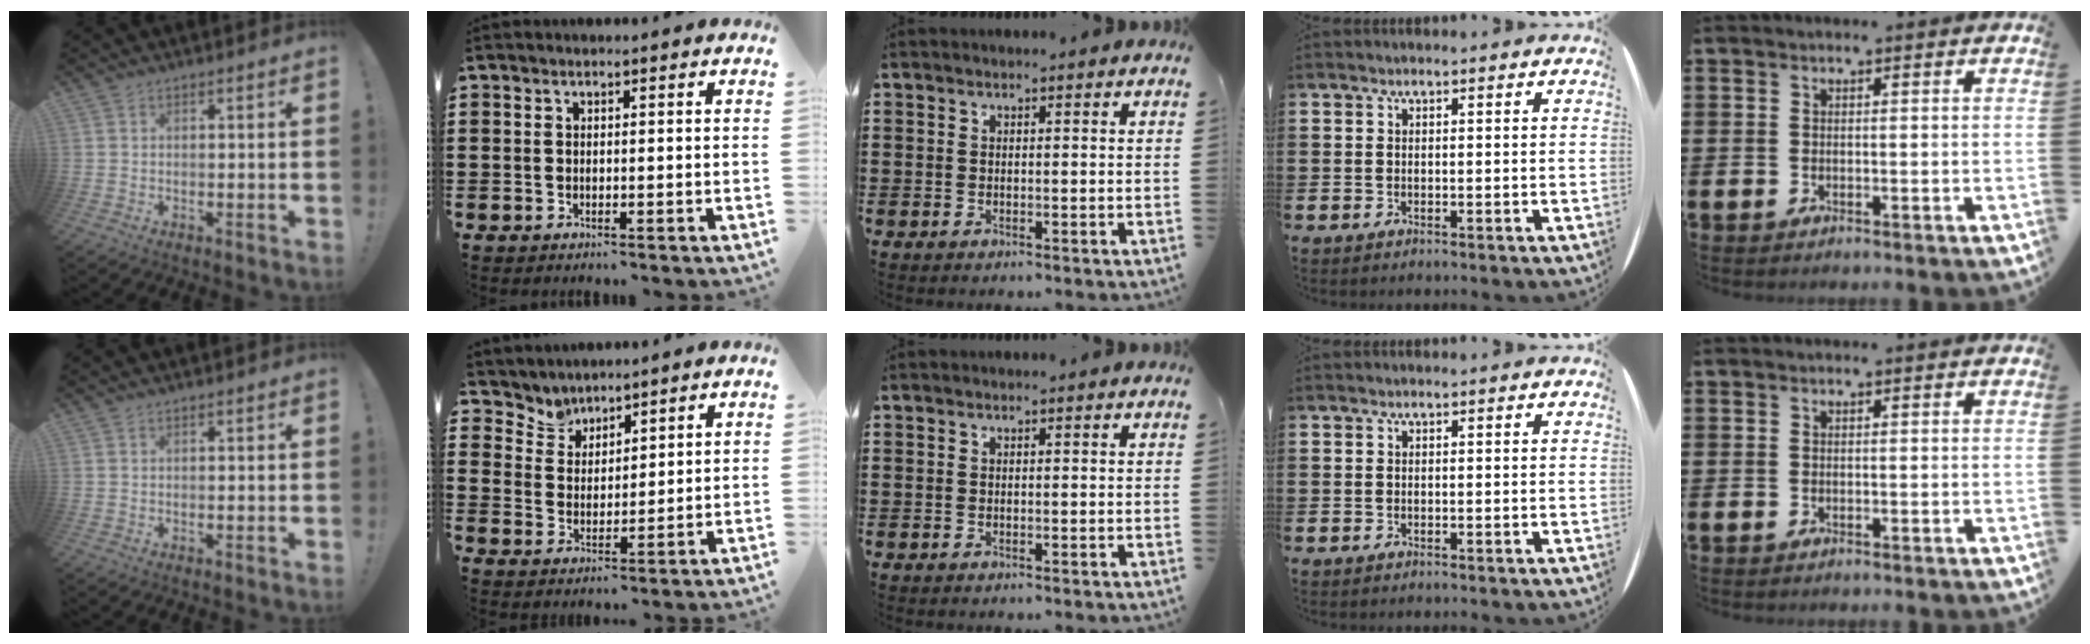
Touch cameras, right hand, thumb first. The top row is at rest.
{"index": {"total": 3.9, "force": [3.6, 1.4, -0.7], "torque": [-0.008, -0.011, 0.065]}}